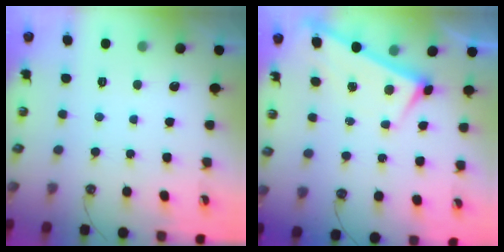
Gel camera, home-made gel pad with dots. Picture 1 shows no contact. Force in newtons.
{"total": 3.4, "press": 3.4, "slide": 0.2}